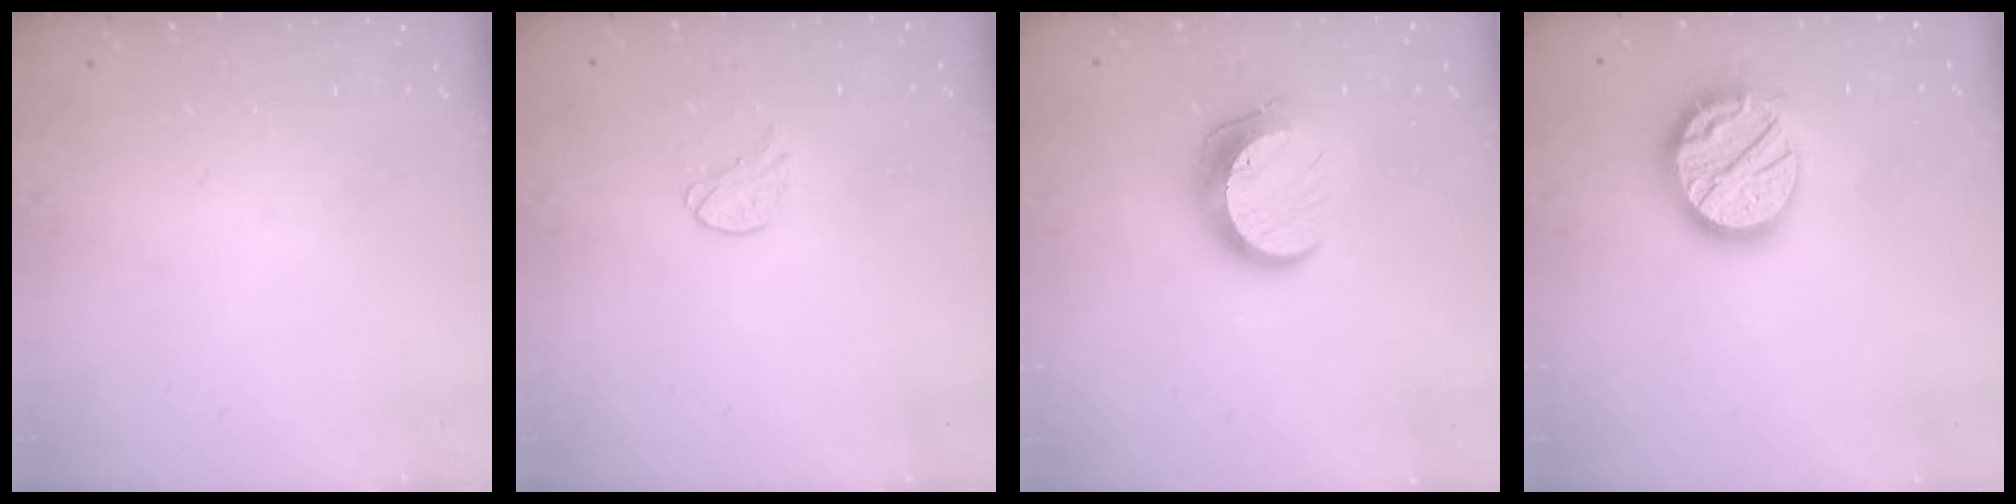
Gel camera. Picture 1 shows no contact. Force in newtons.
{"total": 5.8, "press": 5.8, "slide": 0.5}
{"total": 11.3, "press": 11.3, "slide": 0.3}
{"total": 17.2, "press": 17.1, "slide": 1.5}